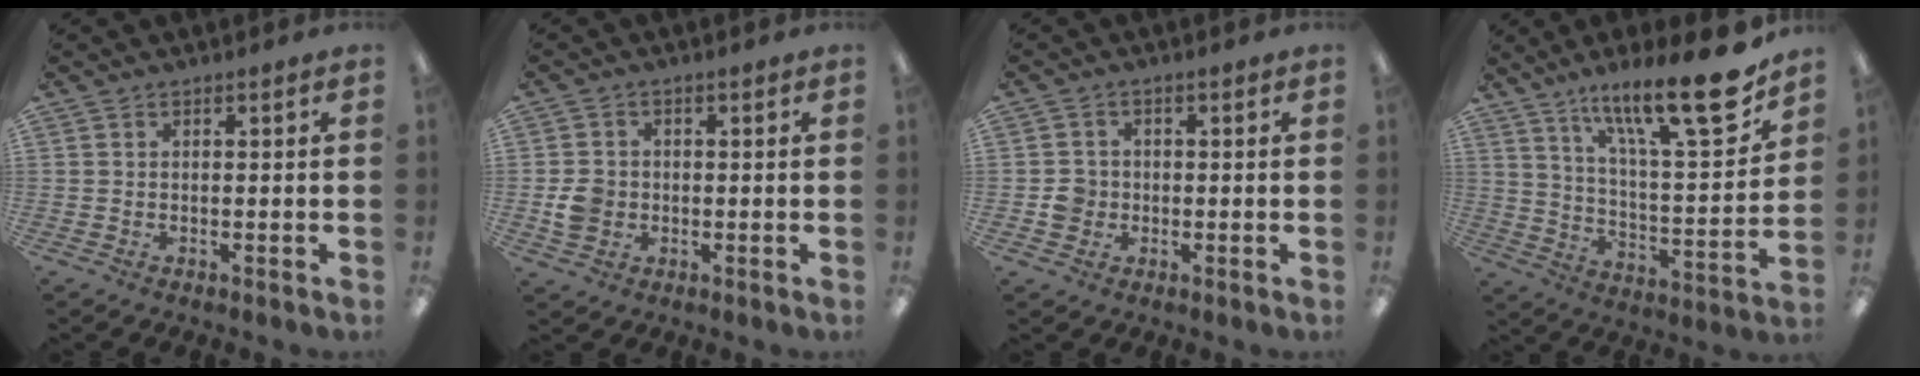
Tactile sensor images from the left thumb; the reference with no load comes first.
{"total": 4.9, "force": [-0.8, 4.4, 2.1], "torque": [-0.027, 0.001, -0.016]}
{"total": 4.1, "force": [-0.7, 3.9, 1.2], "torque": [-0.013, 0.004, -0.014]}
{"total": 21.7, "force": [15.1, 5.2, 14.6], "torque": [-0.220, -0.100, 0.241]}